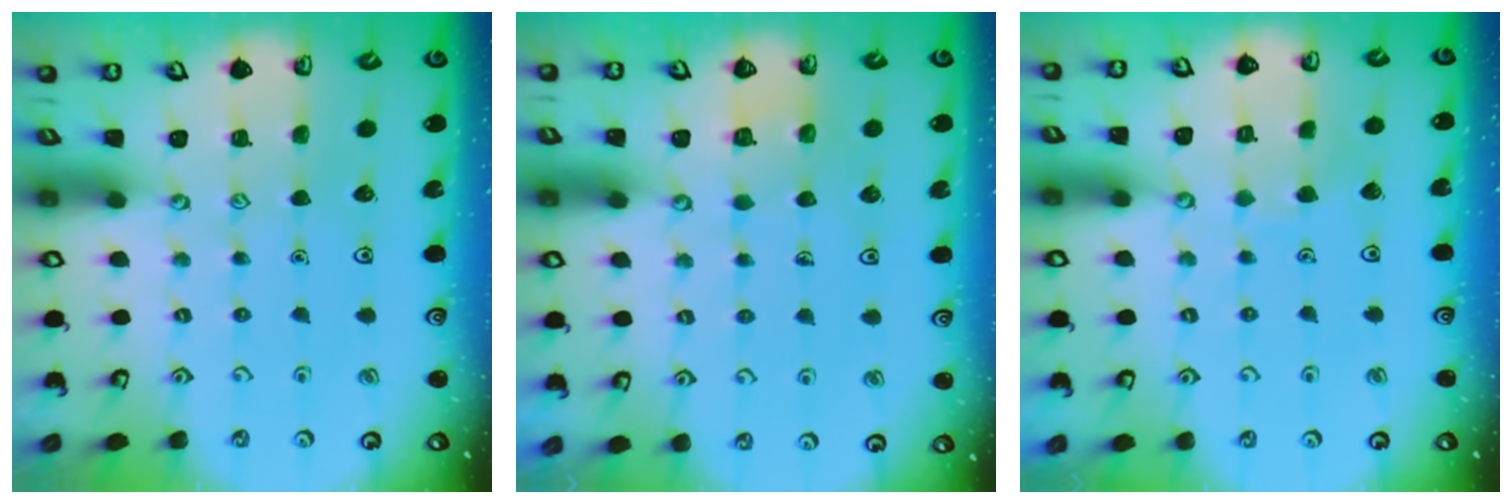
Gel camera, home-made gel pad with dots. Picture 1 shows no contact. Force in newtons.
{"total": 2.7, "press": 2.7, "slide": 0.1}
{"total": 3.1, "press": 3.1, "slide": 0.2}